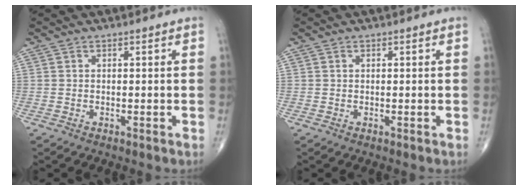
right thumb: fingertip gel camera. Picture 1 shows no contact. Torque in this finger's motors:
{"motor_torque": [-0.08, -0.01, 0.16, 0.21, 0.02]}